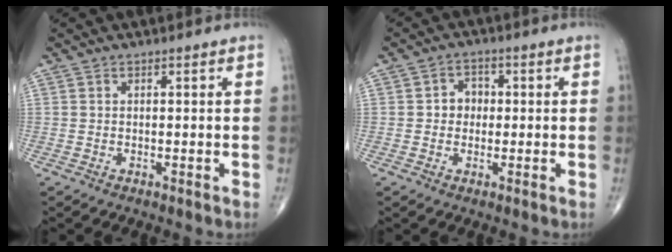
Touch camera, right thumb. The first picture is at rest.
{"total": 3.6, "force": [0.0, 3.2, 1.8], "torque": [-0.002, 0.010, -0.008]}